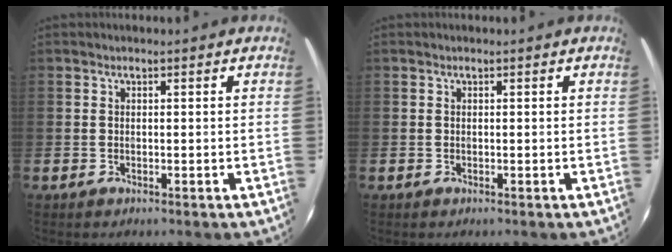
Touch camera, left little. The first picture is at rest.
{"total": 0.0}